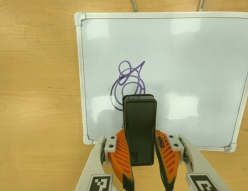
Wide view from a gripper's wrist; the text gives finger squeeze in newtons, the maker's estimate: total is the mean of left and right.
{"total": 9.8, "left": 7.8, "right": 11.8}